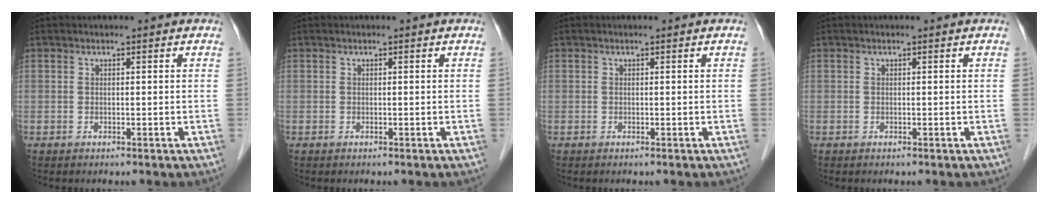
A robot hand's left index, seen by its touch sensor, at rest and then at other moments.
{"total": 0.0}
{"total": 0.0}
{"total": 0.0}